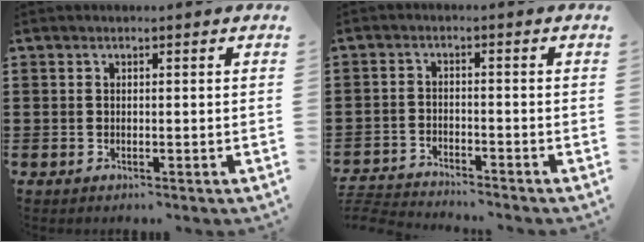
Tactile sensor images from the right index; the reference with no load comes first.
{"total": 3.3, "force": [-3.3, 0.0, 0.0], "torque": [-0.012, -0.004, -0.074]}